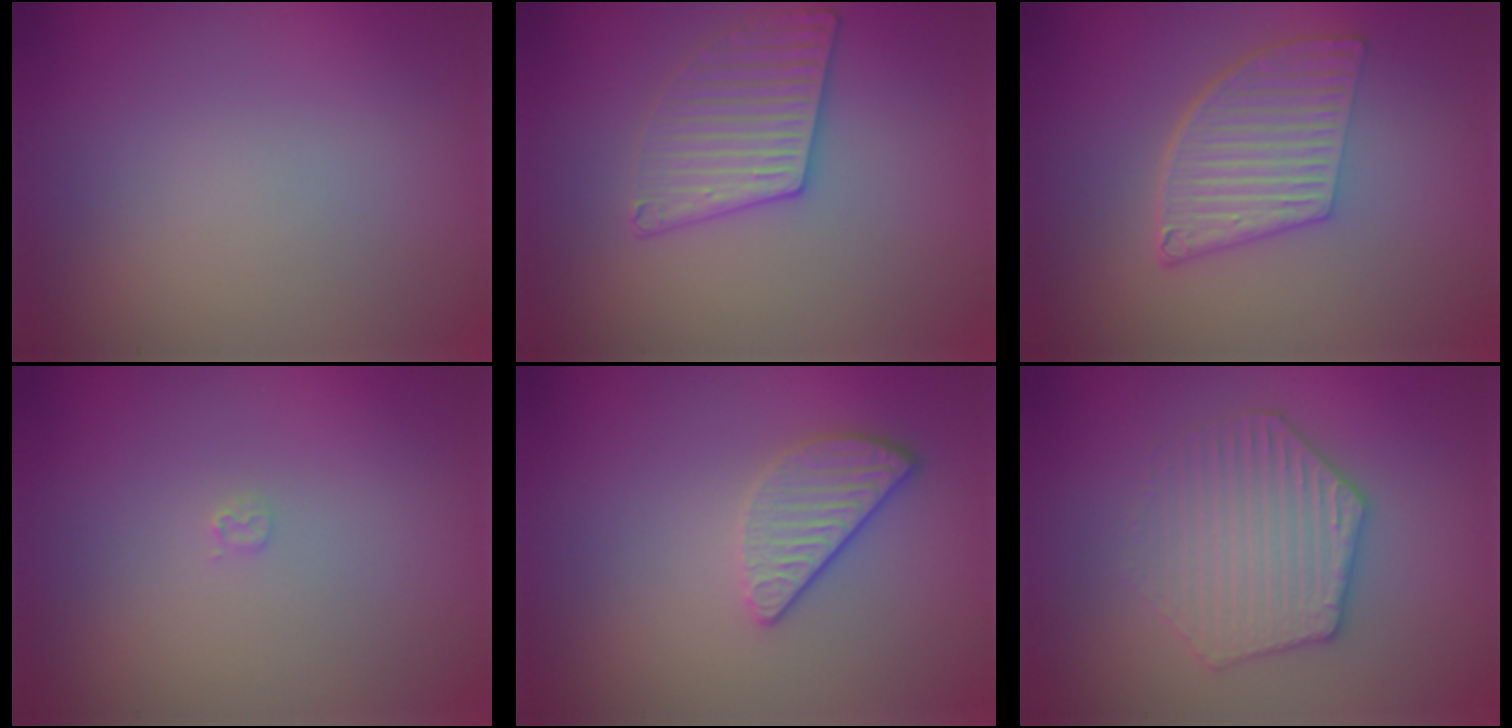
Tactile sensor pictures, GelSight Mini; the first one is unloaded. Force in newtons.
{"total": 3.2, "press": 3.1, "slide": 0.6}
{"total": 5.6, "press": 4.1, "slide": 3.9}
{"total": 0.5, "press": 0.5, "slide": 0.1}
{"total": 2.6, "press": 2.3, "slide": 1.3}
{"total": 3.7, "press": 3.6, "slide": 1.0}